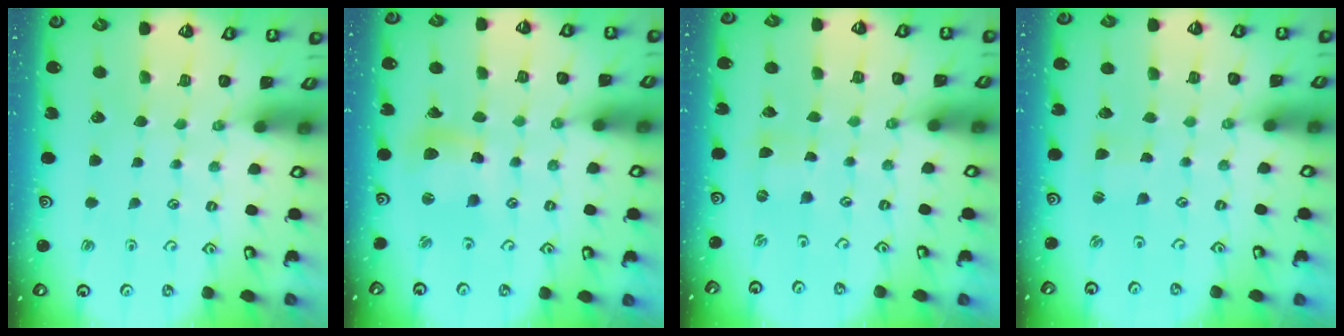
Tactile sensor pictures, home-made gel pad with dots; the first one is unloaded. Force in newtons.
{"total": 9.8, "press": 9.7, "slide": 1.3}
{"total": 0.0}
{"total": 1.3, "press": 1.3, "slide": 0.2}